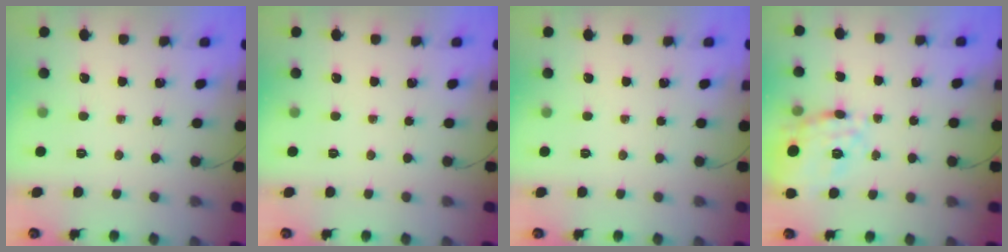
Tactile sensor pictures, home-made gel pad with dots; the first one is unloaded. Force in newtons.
{"total": 0.0}
{"total": 0.0}
{"total": 20.6, "press": 20.6, "slide": 1.2}